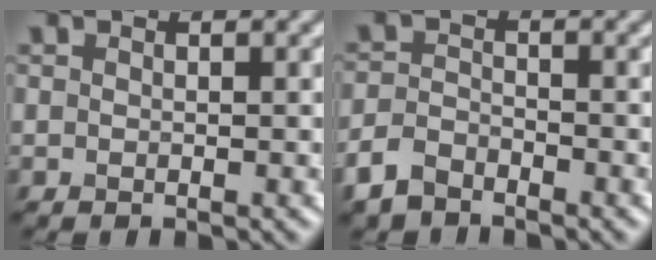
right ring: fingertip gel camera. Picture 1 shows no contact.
{"total": 2.9, "force": [-2.4, 1.3, 1.1], "torque": [-0.023, -0.004, -0.060]}